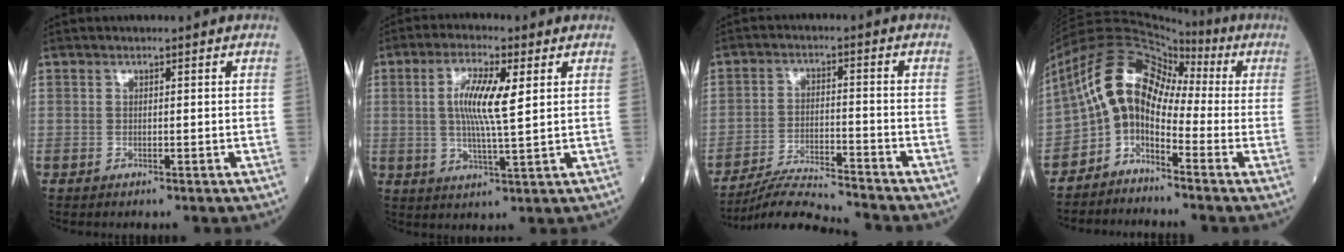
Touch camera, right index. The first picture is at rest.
{"total": 8.0, "force": [1.8, 0.9, 7.7], "torque": [-0.153, 0.003, 0.032]}
{"total": 8.4, "force": [-8.1, -1.8, 1.2], "torque": [-0.024, -0.012, -0.148]}
{"total": 9.6, "force": [-1.9, 5.7, 7.4], "torque": [-0.135, 0.047, -0.045]}